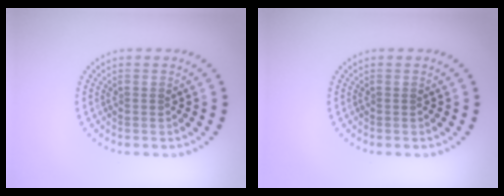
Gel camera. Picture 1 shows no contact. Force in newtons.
{"total": 0.0}